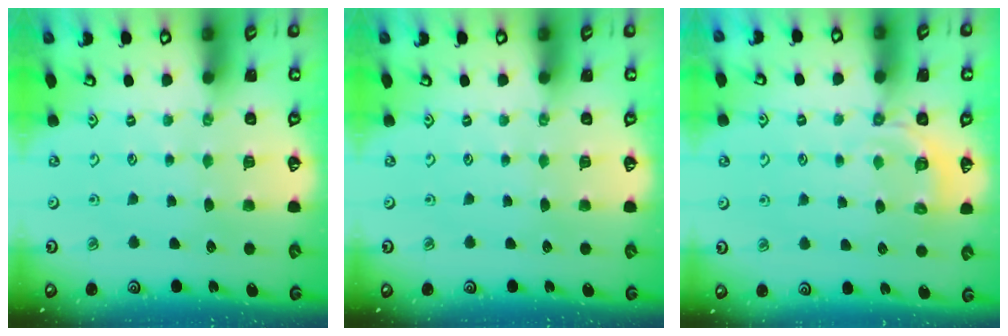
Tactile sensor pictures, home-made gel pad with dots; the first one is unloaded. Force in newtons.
{"total": 0.0}
{"total": 5.0, "press": 4.6, "slide": 2.0}